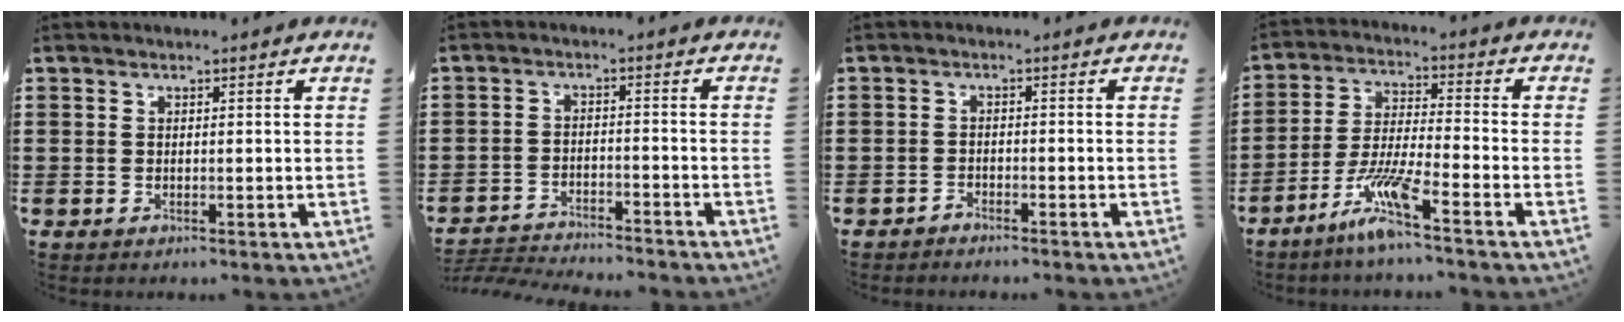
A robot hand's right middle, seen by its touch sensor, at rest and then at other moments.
{"total": 3.5, "force": [-3.5, 0.1, 0.3], "torque": [-0.017, -0.002, -0.076]}
{"total": 1.4, "force": [-1.4, 0.1, 0.1], "torque": [-0.008, -0.001, -0.029]}
{"total": 7.9, "force": [-5.7, 0.4, 5.4], "torque": [-0.123, -0.015, -0.112]}